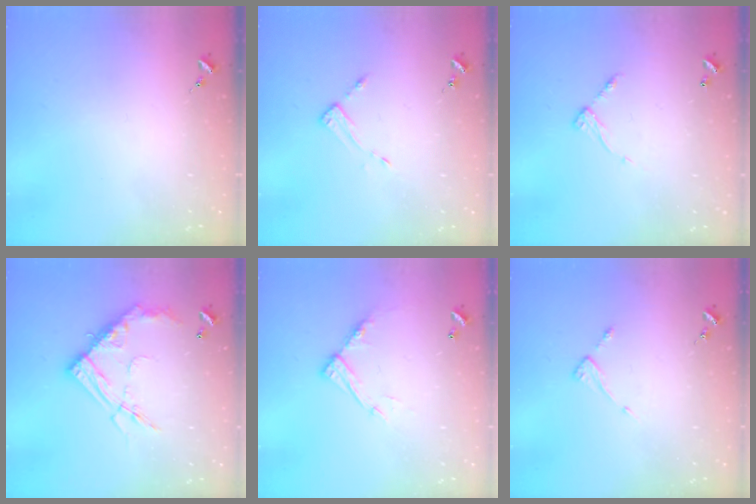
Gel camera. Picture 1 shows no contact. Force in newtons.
{"total": 3.1, "press": 3.1, "slide": 0.3}
{"total": 7.1, "press": 7.1, "slide": 0.5}
{"total": 17.2, "press": 17.1, "slide": 1.4}
{"total": 11.5, "press": 11.4, "slide": 0.8}
{"total": 3.6, "press": 3.6, "slide": 0.4}